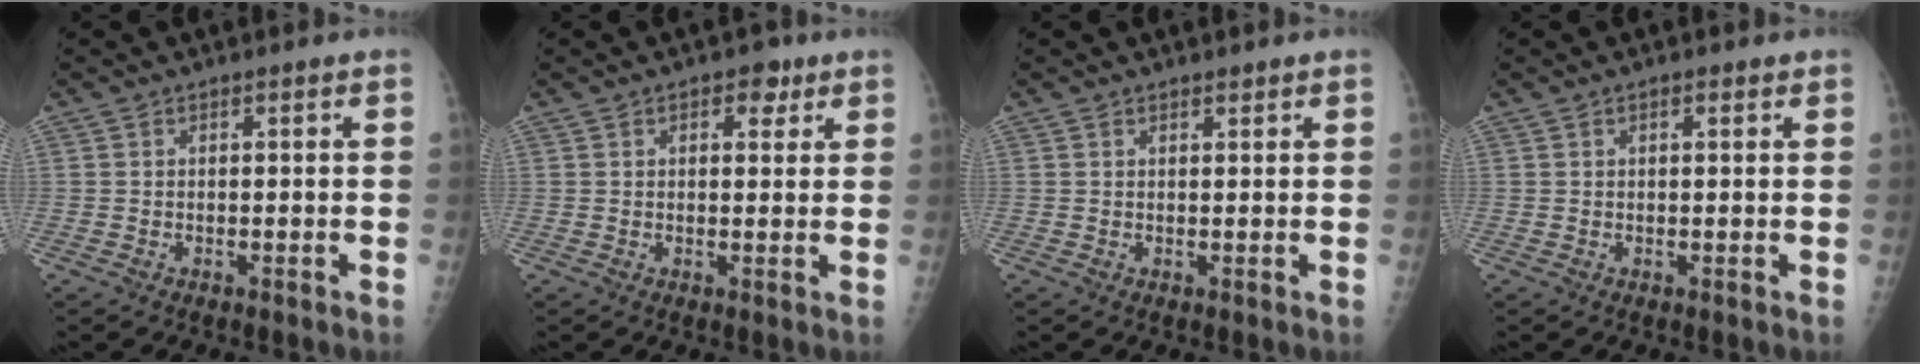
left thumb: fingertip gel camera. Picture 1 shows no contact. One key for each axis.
{"total": 3.8, "fx": 1.9, "fy": 2.2, "fz": 2.3, "tx": -0.011, "ty": -0.005, "tz": 0.022}
{"total": 0.8, "fx": 0.7, "fy": 0.3, "fz": 0.3, "tx": -0.004, "ty": -0.005, "tz": 0.011}
{"total": 1.1, "fx": 0.6, "fy": 0.5, "fz": 0.8, "tx": -0.011, "ty": 0.000, "tz": 0.007}